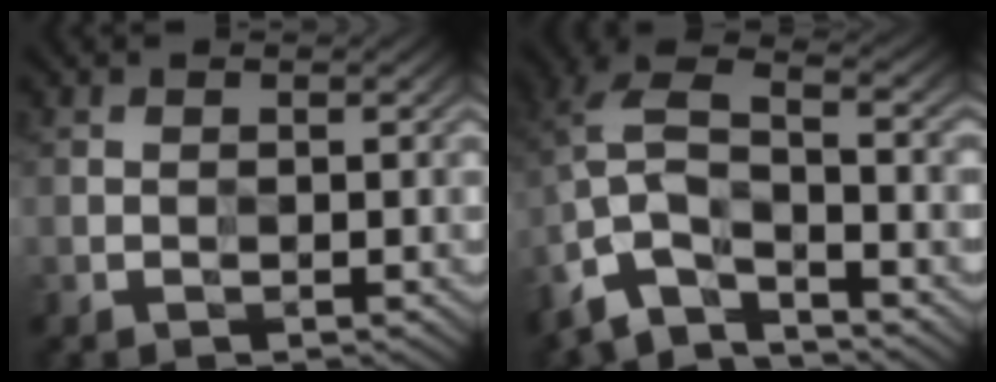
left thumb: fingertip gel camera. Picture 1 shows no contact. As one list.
[{"total": 9.6, "force": [-4.8, 3.4, 7.7], "torque": [-0.159, 0.007, -0.098]}]